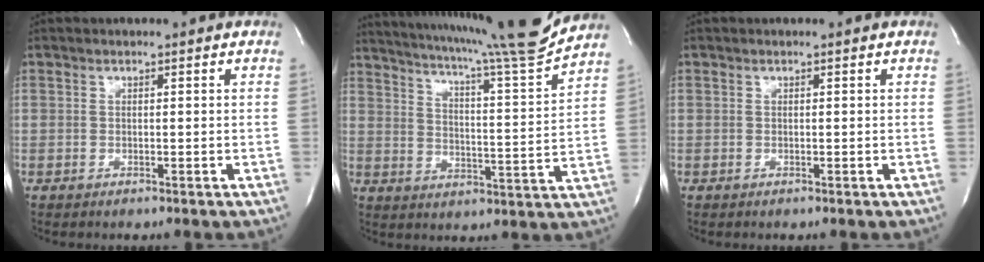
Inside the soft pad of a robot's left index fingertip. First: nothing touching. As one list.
[{"total": 17.4, "force": [15.8, -1.8, 7.2], "torque": [-0.127, -0.054, 0.220]}, {"total": 0.0}]